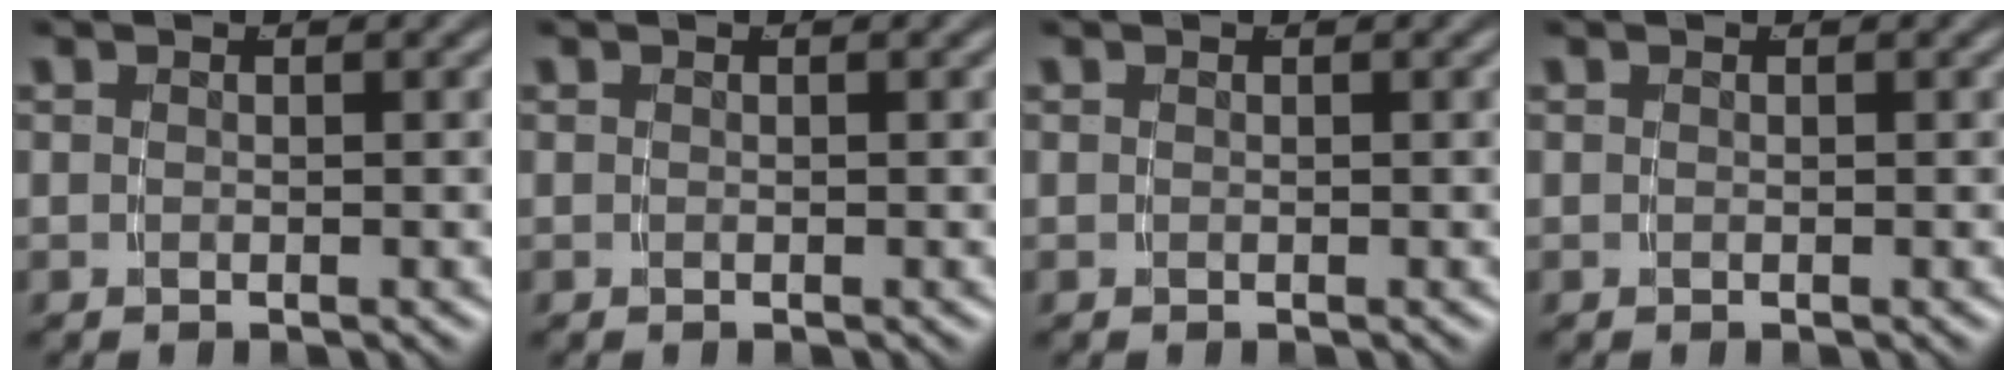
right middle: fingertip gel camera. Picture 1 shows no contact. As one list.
[{"total": 0.0}, {"total": 0.0}, {"total": 0.0}]